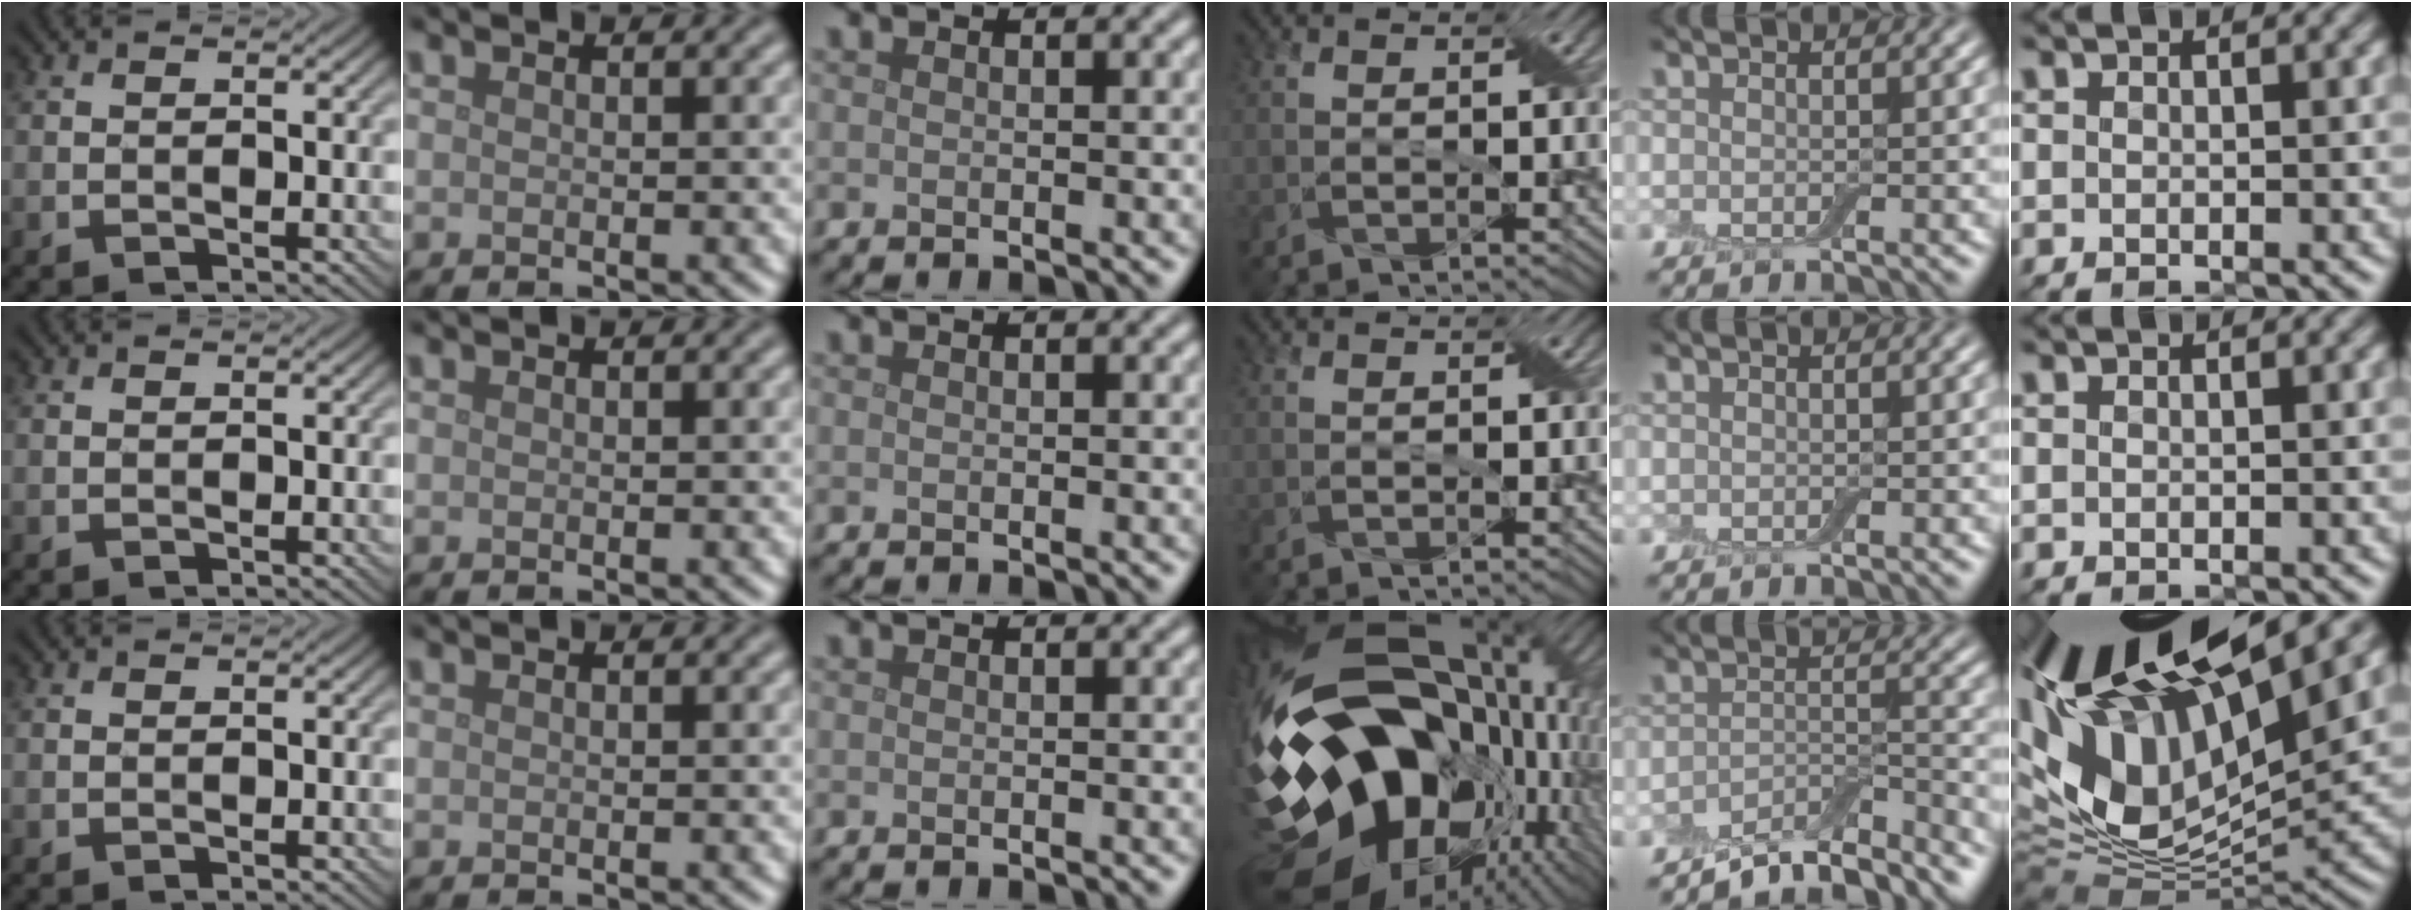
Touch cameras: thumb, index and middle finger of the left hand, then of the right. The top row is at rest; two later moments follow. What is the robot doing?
{"motion": "wrap", "object": "cling film"}